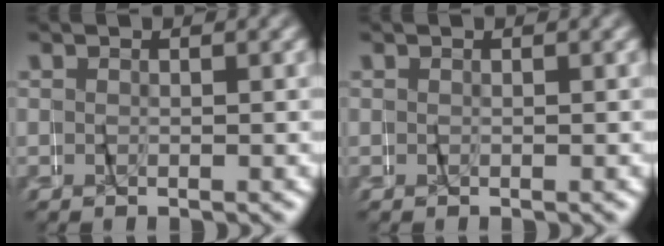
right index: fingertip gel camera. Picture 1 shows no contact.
{"total": 0.0}